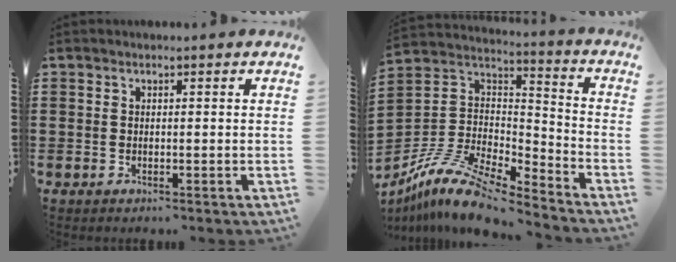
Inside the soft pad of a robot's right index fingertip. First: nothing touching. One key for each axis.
{"total": 11.8, "fx": -9.8, "fy": 3.2, "fz": 5.8, "tx": -0.124, "ty": 0.023, "tz": -0.195}